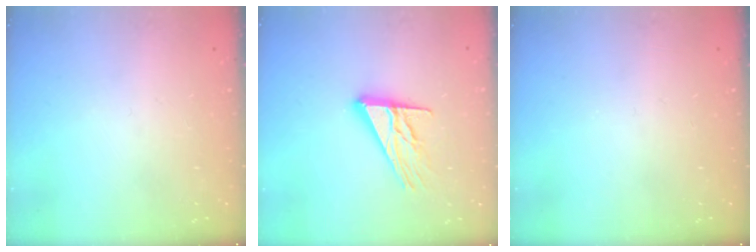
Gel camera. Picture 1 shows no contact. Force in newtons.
{"total": 13.0, "press": 13.0, "slide": 1.0}
{"total": 0.0}